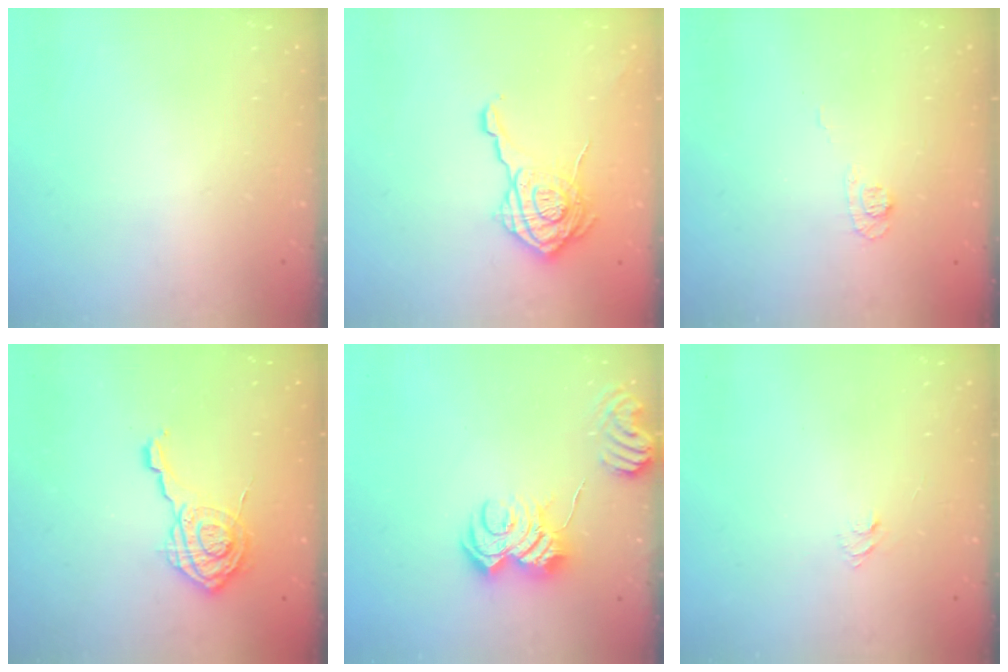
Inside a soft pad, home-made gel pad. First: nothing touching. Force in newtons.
{"total": 16.8, "press": 16.8, "slide": 0.5}
{"total": 5.5, "press": 5.4, "slide": 1.2}
{"total": 12.0, "press": 12.0, "slide": 0.4}
{"total": 9.1, "press": 9.1, "slide": 0.9}
{"total": 3.9, "press": 3.9, "slide": 0.4}